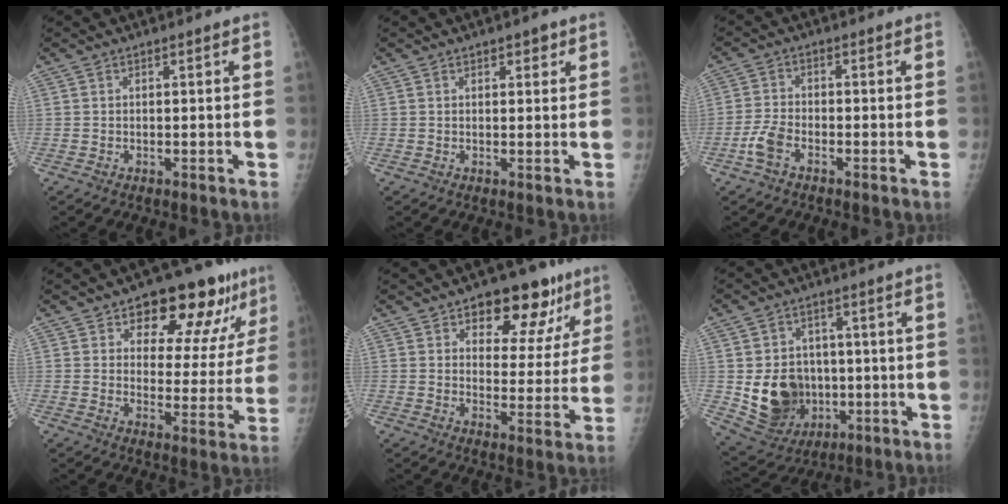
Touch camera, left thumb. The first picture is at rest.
{"total": 2.0, "force": [1.2, 1.0, 1.2], "torque": [-0.003, -0.003, 0.014]}
{"total": 4.1, "force": [-2.4, 1.9, 2.7], "torque": [-0.062, 0.011, -0.051]}
{"total": 16.1, "force": [9.9, 7.8, 10.1], "torque": [-0.076, -0.038, 0.135]}
{"total": 14.2, "force": [8.3, 7.9, 8.5], "torque": [-0.045, -0.033, 0.114]}
{"total": 13.3, "force": [-1.4, 11.0, 7.2], "torque": [-0.087, -0.002, -0.003]}